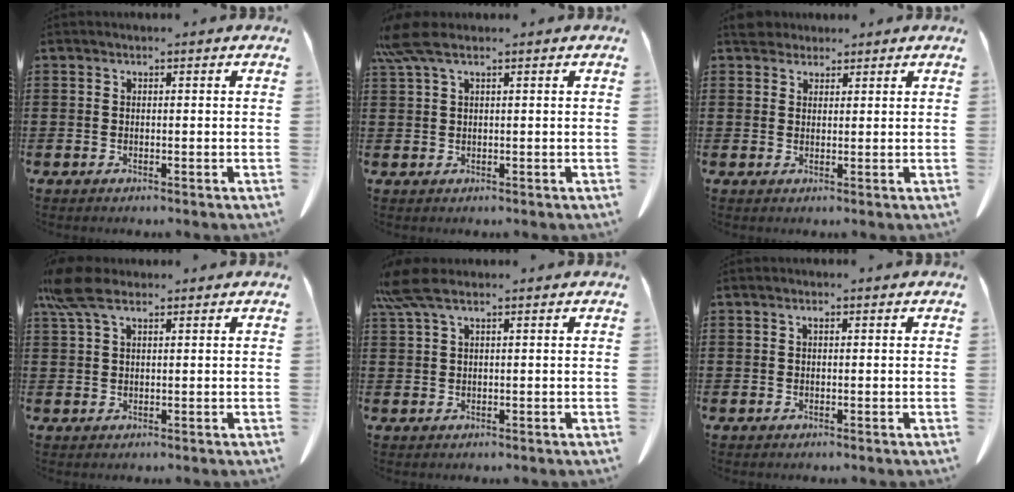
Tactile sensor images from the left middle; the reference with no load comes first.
{"total": 4.1, "force": [2.1, 1.1, 3.3], "torque": [-0.093, -0.006, 0.032]}
{"total": 2.7, "force": [2.4, 1.2, 0.4], "torque": [-0.009, 0.001, 0.046]}
{"total": 5.6, "force": [3.1, 2.2, 4.2], "torque": [-0.112, -0.004, 0.053]}
{"total": 4.4, "force": [2.4, 1.2, 3.6], "torque": [-0.097, -0.005, 0.038]}
{"total": 0.6, "force": [0.2, 0.2, 0.6], "torque": [-0.013, 0.000, 0.005]}